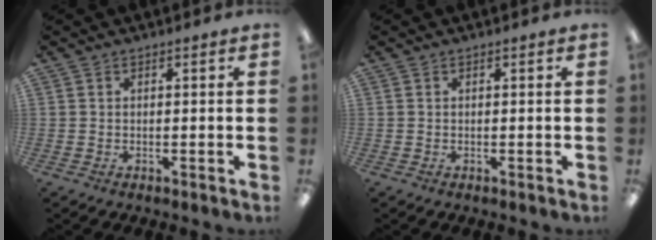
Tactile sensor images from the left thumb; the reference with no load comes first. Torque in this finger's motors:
{"motor_torque": [-0.03, 0.01, -0.10, 0.02, 0.00]}